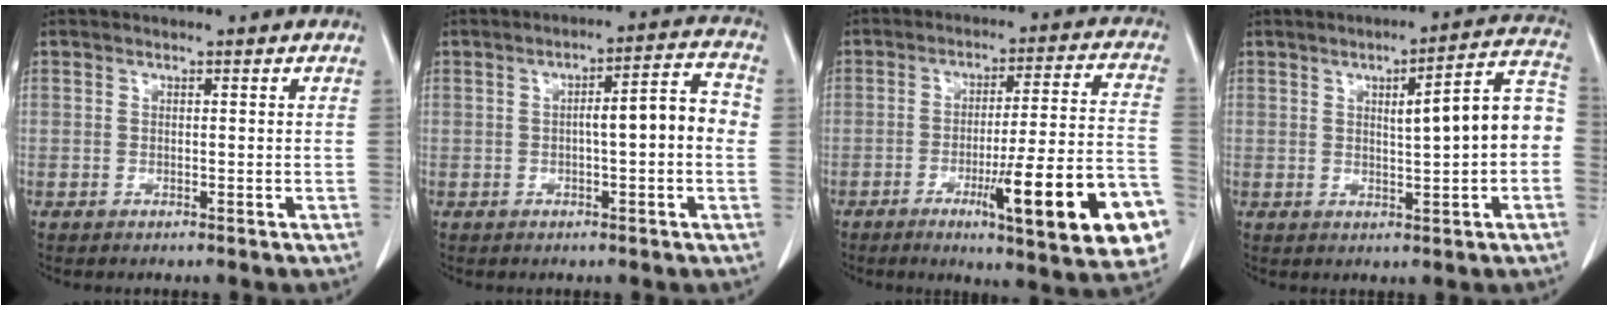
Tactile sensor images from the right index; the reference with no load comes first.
{"total": 7.8, "force": [-0.2, 1.1, 7.7], "torque": [-0.104, 0.029, -0.007]}
{"total": 19.6, "force": [-7.8, 1.7, 17.9], "torque": [-0.188, 0.001, -0.102]}
{"total": 10.1, "force": [0.2, 1.3, 10.1], "torque": [-0.125, 0.030, 0.002]}